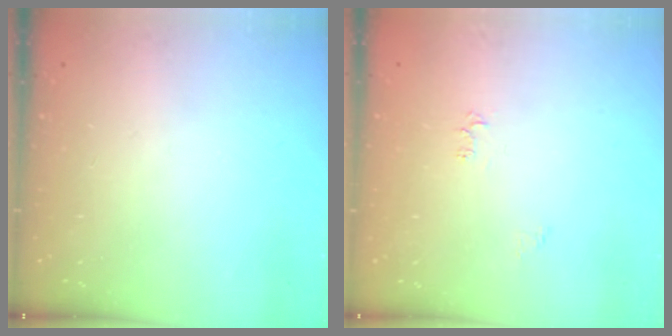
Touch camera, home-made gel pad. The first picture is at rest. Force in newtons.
{"total": 3.7, "press": 3.6, "slide": 0.5}